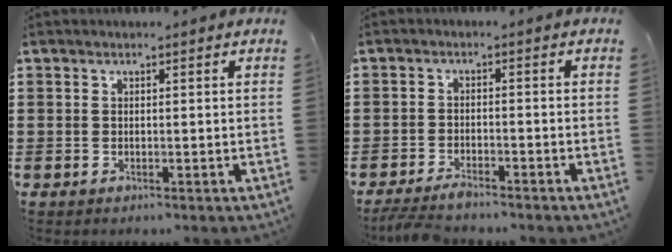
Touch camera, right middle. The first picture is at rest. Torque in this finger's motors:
{"motor_torque": [2.12, 0.02, 0.22, 0.06]}